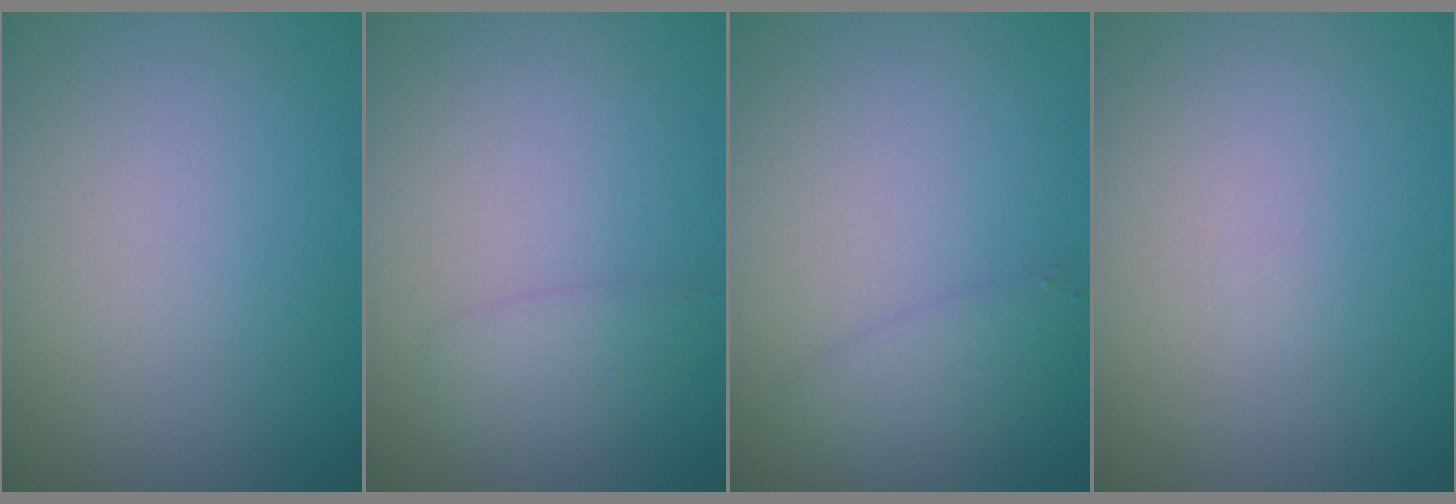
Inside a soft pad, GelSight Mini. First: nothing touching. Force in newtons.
{"total": 1.4, "press": 1.4, "slide": 0.1}
{"total": 1.8, "press": 1.8, "slide": 0.1}
{"total": 0.0}